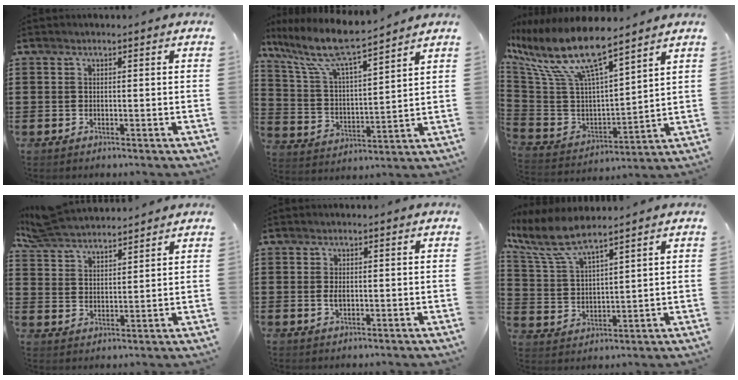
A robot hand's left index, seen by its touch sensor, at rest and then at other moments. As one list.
[{"total": 9.6, "force": [8.0, 0.8, 5.3], "torque": [-0.136, -0.045, 0.134]}, {"total": 12.6, "force": [8.4, 3.2, 8.8], "torque": [-0.218, -0.055, 0.141]}, {"total": 5.9, "force": [5.7, 0.9, 1.1], "torque": [-0.046, -0.019, 0.105]}, {"total": 1.6, "force": [0.0, 0.7, 1.4], "torque": [-0.028, 0.002, 0.000]}, {"total": 7.3, "force": [6.2, 1.2, 3.8], "torque": [-0.100, -0.026, 0.109]}]